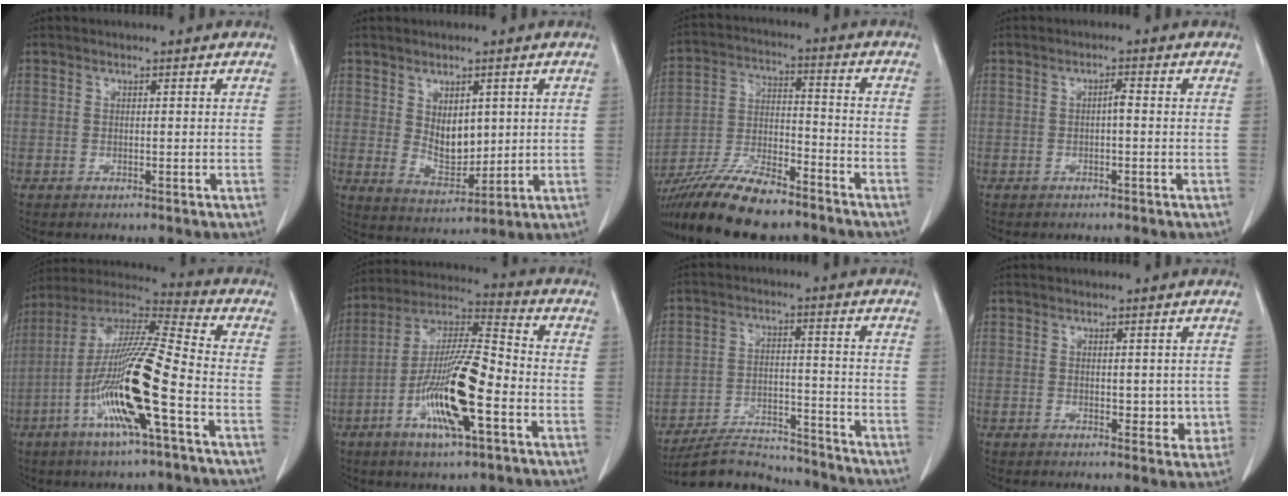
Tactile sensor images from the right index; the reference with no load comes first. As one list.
[{"total": 6.0, "force": [1.4, 3.5, 4.6], "torque": [-0.080, -0.005, 0.041]}, {"total": 15.7, "force": [-13.0, 3.1, 8.2], "torque": [-0.166, -0.014, -0.233]}, {"total": 1.2, "force": [-0.2, 0.2, 1.2], "torque": [-0.020, 0.003, -0.004]}, {"total": 17.6, "force": [-5.9, 0.6, 16.6], "torque": [-0.330, -0.007, -0.115]}, {"total": 15.8, "force": [-5.3, 2.4, 14.7], "torque": [-0.282, -0.003, -0.097]}, {"total": 12.1, "force": [-11.7, 2.4, 2.0], "torque": [-0.025, 0.016, -0.185]}, {"total": 3.4, "force": [-0.1, 2.1, 2.6], "torque": [-0.019, -0.003, 0.002]}]